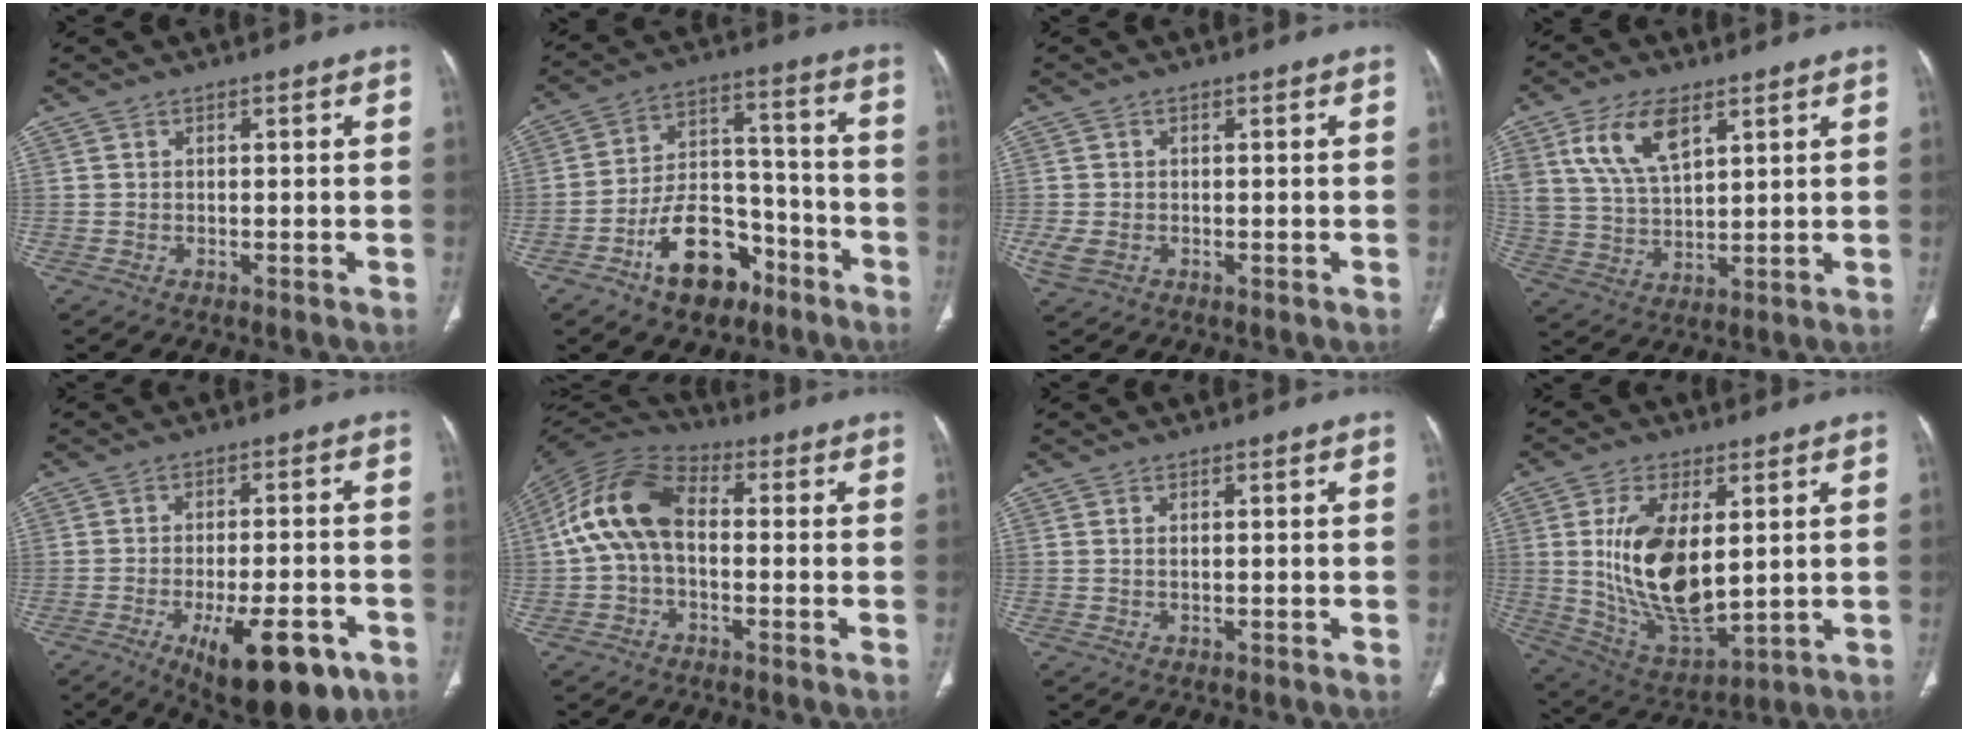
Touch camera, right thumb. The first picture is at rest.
{"total": 14.9, "force": [-8.4, 8.9, 8.5], "torque": [-0.103, 0.078, -0.137]}
{"total": 3.2, "force": [-0.8, 2.3, 2.0], "torque": [-0.052, -0.002, -0.010]}
{"total": 11.5, "force": [5.6, 5.8, 8.2], "torque": [-0.152, -0.016, 0.116]}
{"total": 15.2, "force": [-7.3, 5.8, 12.0], "torque": [-0.151, 0.017, -0.094]}
{"total": 13.0, "force": [0.2, 8.2, 10.1], "torque": [-0.192, 0.036, -0.009]}
{"total": 0.6, "force": [0.2, 0.3, 0.5], "torque": [-0.013, 0.002, 0.005]}
{"total": 17.8, "force": [2.6, 8.9, 15.2], "torque": [-0.270, -0.026, 0.065]}